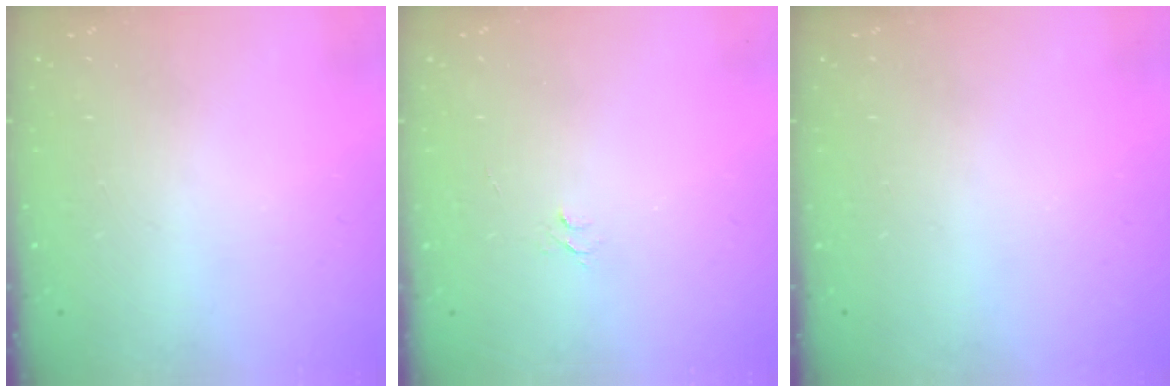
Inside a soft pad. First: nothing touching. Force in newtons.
{"total": 3.7, "press": 3.7, "slide": 0.4}
{"total": 0.0}